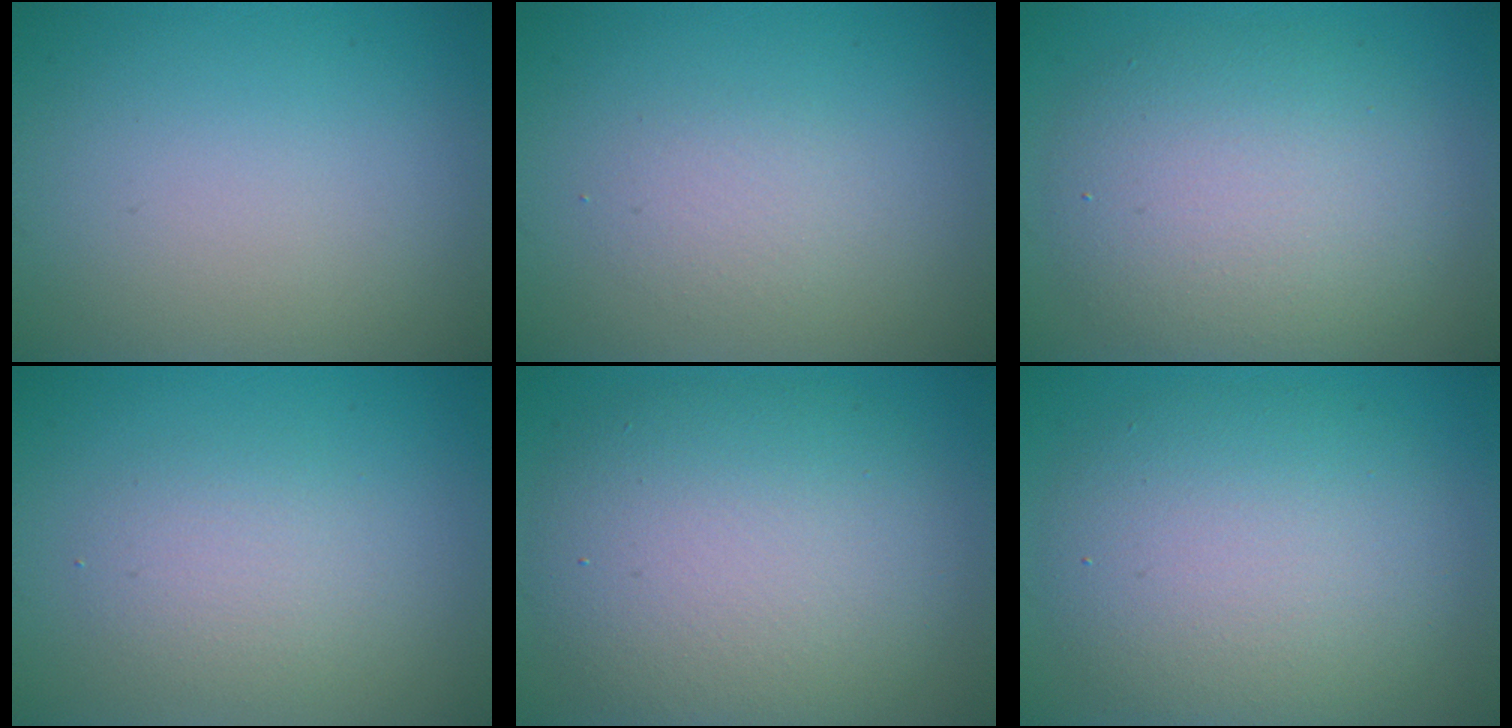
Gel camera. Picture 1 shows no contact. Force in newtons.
{"total": 1.5, "press": 1.5, "slide": 0.1}
{"total": 6.6, "press": 6.5, "slide": 0.7}
{"total": 2.3, "press": 2.3, "slide": 0.1}
{"total": 8.8, "press": 8.8, "slide": 0.9}
{"total": 7.8, "press": 7.8, "slide": 0.6}